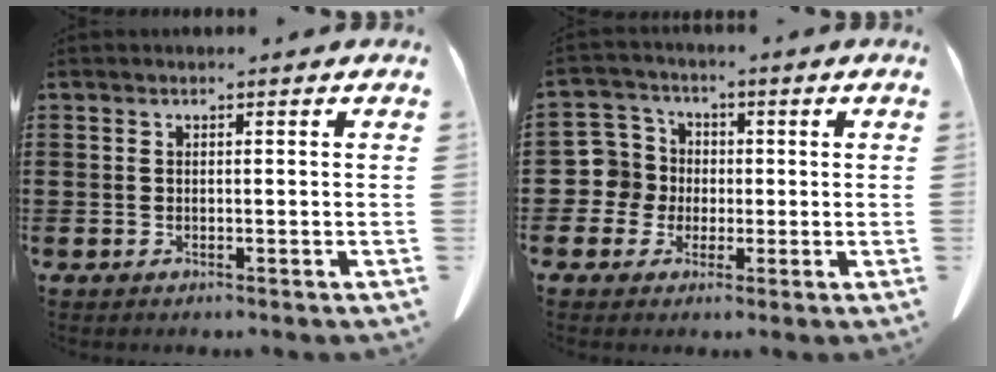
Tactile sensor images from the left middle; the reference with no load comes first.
{"total": 6.3, "force": [-0.4, 6.1, 1.4], "torque": [-0.070, 0.006, -0.010]}